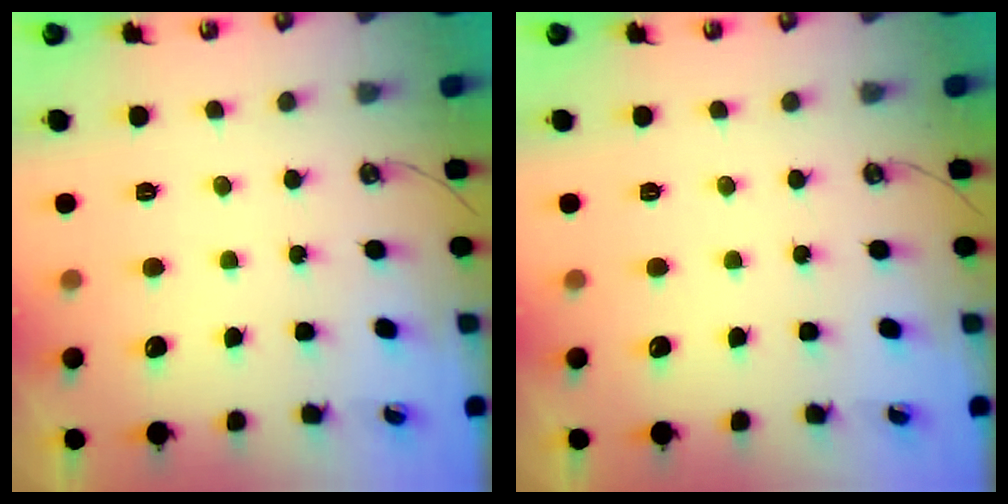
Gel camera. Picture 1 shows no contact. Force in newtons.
{"total": 0.0}